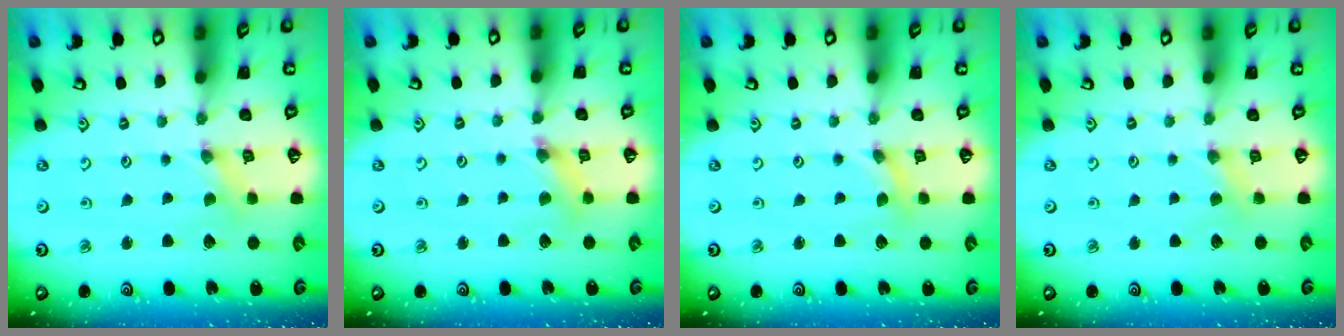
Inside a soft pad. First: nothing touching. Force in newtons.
{"total": 4.8, "press": 4.8, "slide": 0.5}
{"total": 0.8, "press": 0.8, "slide": 0.1}
{"total": 2.2, "press": 2.2, "slide": 0.5}